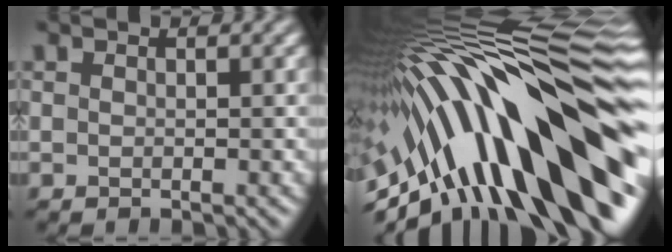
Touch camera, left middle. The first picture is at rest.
{"total": 17.8, "force": [-1.9, 6.2, 16.5], "torque": [-0.235, 0.026, -0.038]}